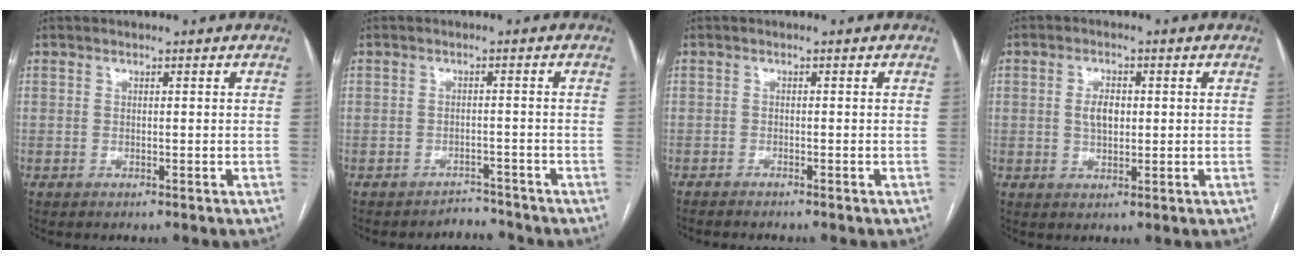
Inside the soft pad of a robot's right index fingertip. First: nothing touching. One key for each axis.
{"total": 2.7, "fx": -2.4, "fy": 0.4, "fz": -1.1, "tx": 0.023, "ty": 0.000, "tz": -0.034}
{"total": 2.3, "fx": -2.1, "fy": 0.2, "fz": 0.9, "tx": -0.016, "ty": -0.003, "tz": -0.029}
{"total": 3.8, "fx": 0.4, "fy": 2.0, "fz": 3.2, "tx": -0.060, "ty": 0.006, "tz": 0.010}